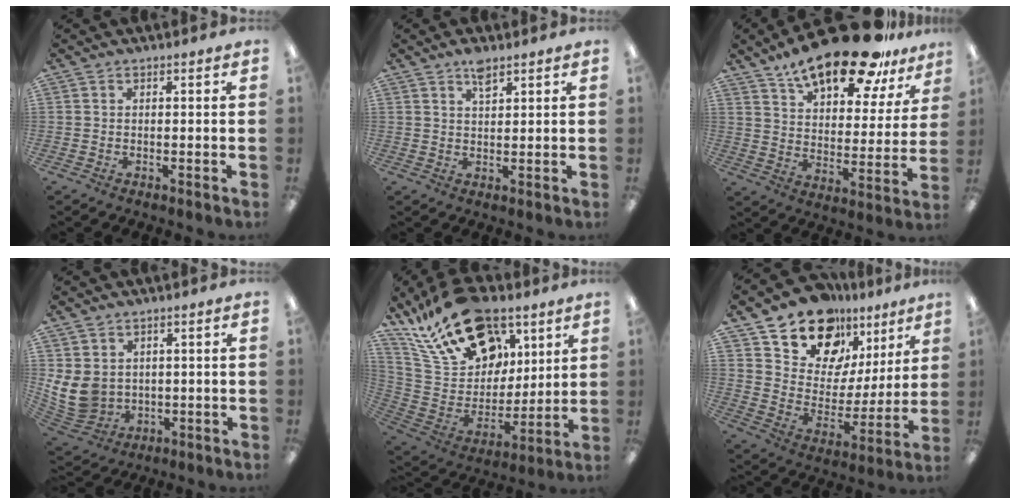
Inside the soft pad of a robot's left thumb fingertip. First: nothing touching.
{"total": 3.7, "force": [2.7, 1.3, 2.2], "torque": [-0.043, -0.002, 0.047]}
{"total": 19.6, "force": [14.9, 7.0, 10.6], "torque": [-0.170, -0.091, 0.252]}
{"total": 9.2, "force": [1.5, 7.9, 4.5], "torque": [-0.124, -0.011, 0.034]}
{"total": 25.1, "force": [15.7, 15.0, 12.7], "torque": [-0.226, -0.082, 0.287]}
{"total": 16.3, "force": [12.0, 9.7, 5.2], "torque": [-0.097, -0.086, 0.222]}